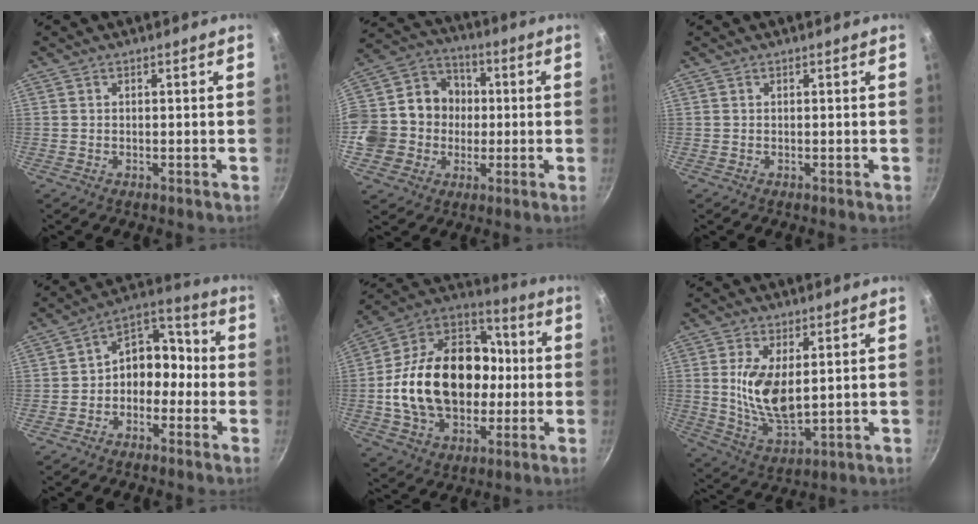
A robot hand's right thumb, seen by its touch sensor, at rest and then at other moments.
{"total": 16.2, "force": [-0.7, 14.9, 6.4], "torque": [-0.094, 0.034, -0.018]}
{"total": 0.0}
{"total": 10.2, "force": [-2.0, 7.7, 6.4], "torque": [-0.045, 0.065, -0.048]}
{"total": 27.4, "force": [-1.3, 19.6, 19.2], "torque": [-0.303, 0.051, -0.020]}
{"total": 11.1, "force": [2.0, 5.4, 9.5], "torque": [-0.180, -0.024, 0.048]}